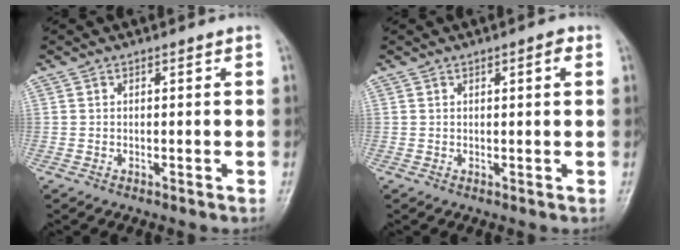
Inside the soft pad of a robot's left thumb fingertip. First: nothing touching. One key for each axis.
{"total": 1.7, "fx": 0.7, "fy": 0.4, "fz": 1.5, "tx": -0.021, "ty": 0.001, "tz": 0.009}